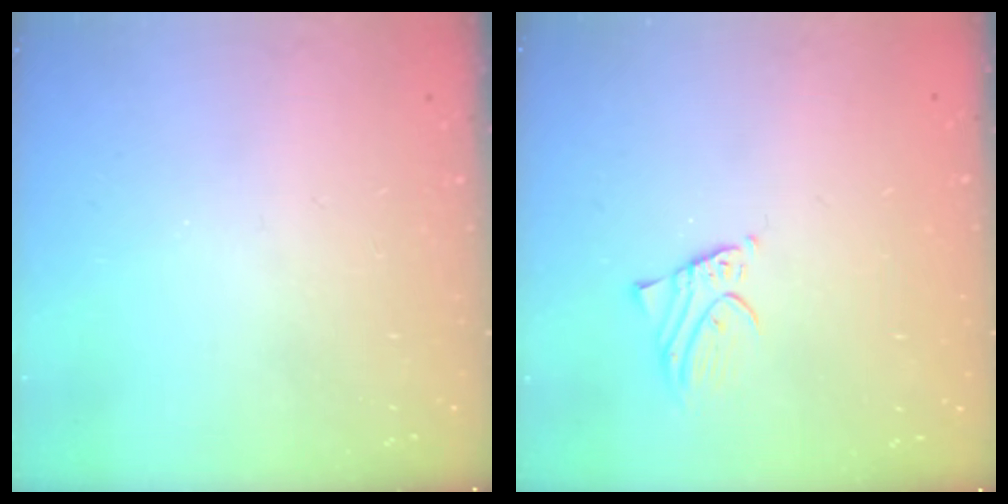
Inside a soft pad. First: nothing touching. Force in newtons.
{"total": 2.1, "press": 2.1, "slide": 0.1}